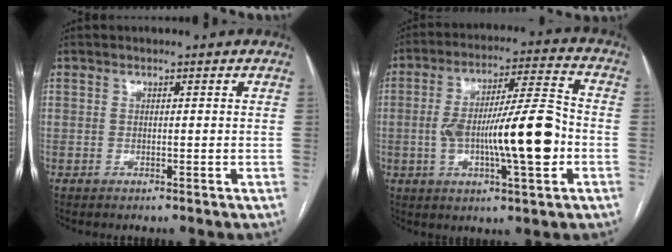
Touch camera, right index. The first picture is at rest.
{"total": 15.2, "force": [-2.7, 2.2, 14.8], "torque": [-0.255, 0.014, -0.040]}